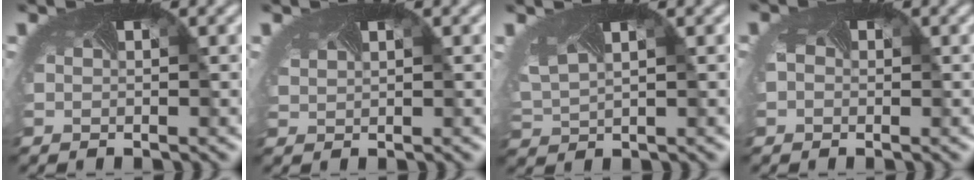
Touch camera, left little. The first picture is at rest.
{"total": 0.9, "force": [0.7, 0.5, 0.1], "torque": [-0.025, -0.002, 0.021]}
{"total": 2.3, "force": [1.4, 1.1, 1.5], "torque": [-0.052, 0.002, 0.040]}
{"total": 1.0, "force": [-0.5, 0.9, 0.1], "torque": [-0.015, -0.012, 0.000]}